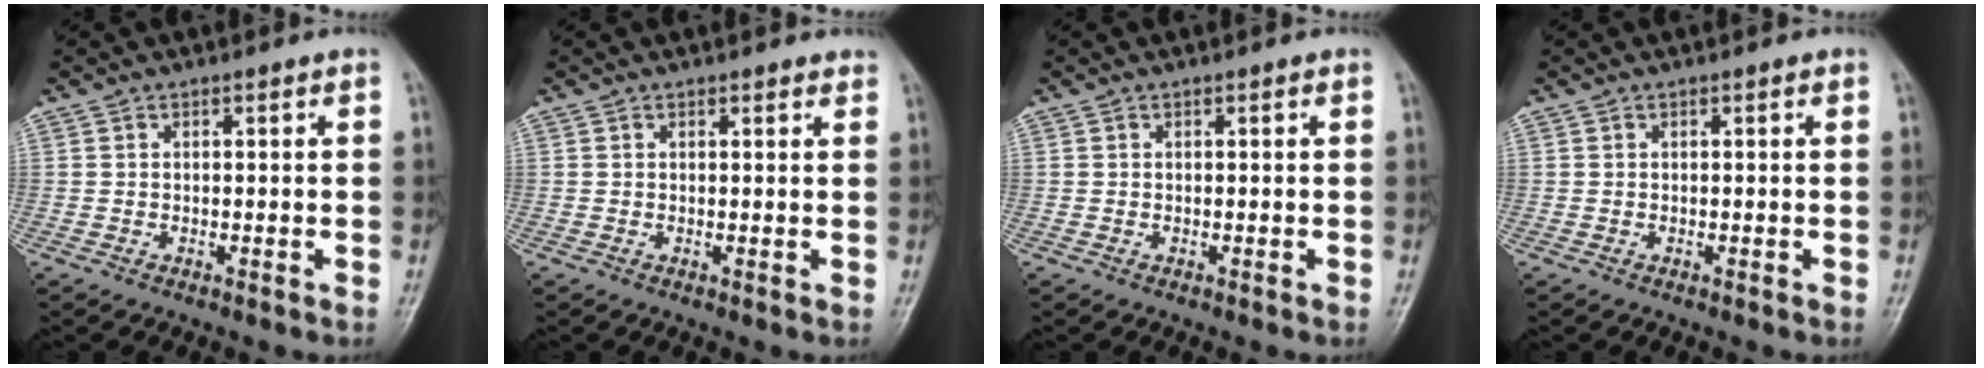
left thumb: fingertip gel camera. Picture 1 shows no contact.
{"total": 1.2, "force": [1.1, 0.5, 0.4], "torque": [0.001, -0.003, 0.010]}
{"total": 0.0}
{"total": 0.0}